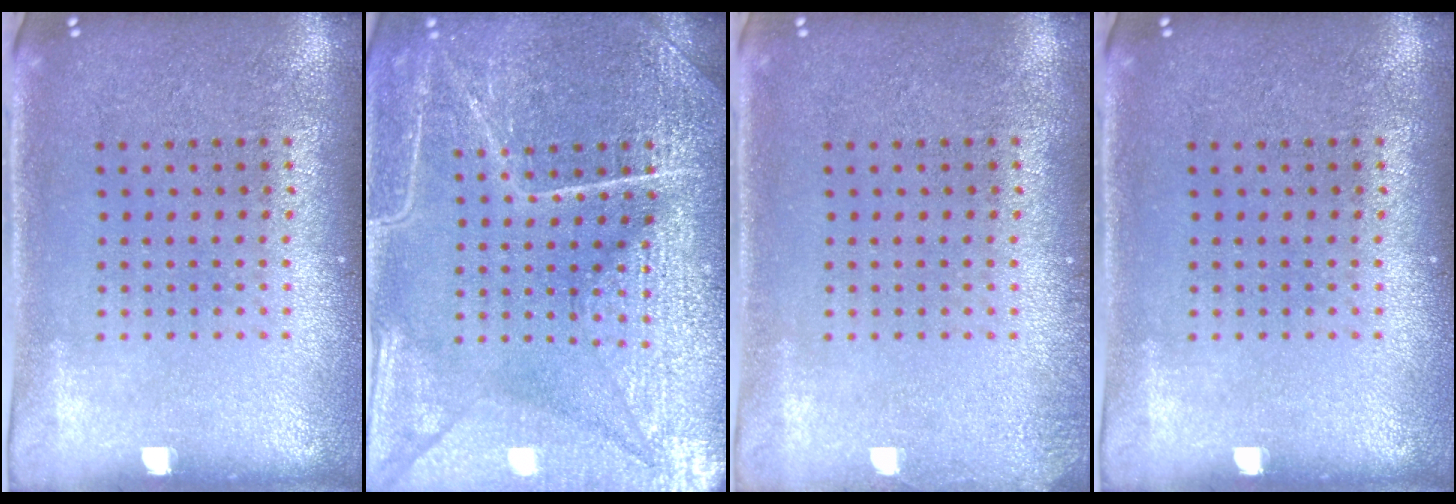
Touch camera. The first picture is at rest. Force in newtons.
{"total": 5.5, "press": 5.5, "slide": 0.6}
{"total": 0.8, "press": 0.8, "slide": 0.1}
{"total": 0.0}